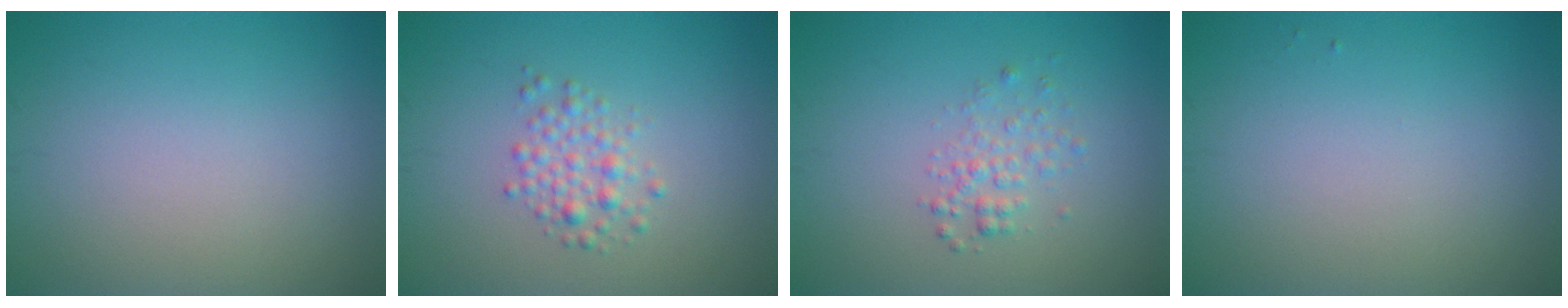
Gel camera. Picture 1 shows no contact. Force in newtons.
{"total": 2.2, "press": 2.2, "slide": 0.1}
{"total": 1.7, "press": 1.7, "slide": 0.1}
{"total": 0.0}